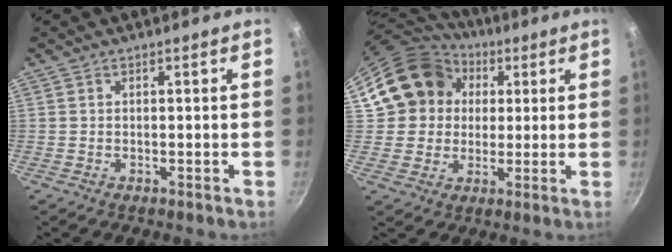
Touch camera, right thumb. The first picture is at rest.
{"total": 16.2, "force": [3.8, 14.3, 6.6], "torque": [-0.095, 0.029, 0.060]}